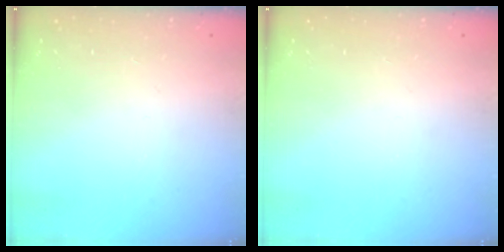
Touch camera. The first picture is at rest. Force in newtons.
{"total": 0.0}